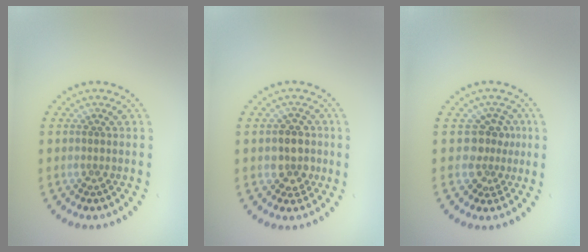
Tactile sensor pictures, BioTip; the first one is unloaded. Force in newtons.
{"total": 2.8, "press": 2.6, "slide": 1.1}
{"total": 2.7, "press": 2.0, "slide": 1.9}